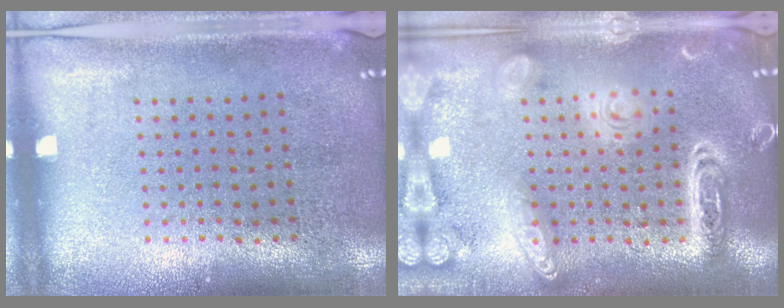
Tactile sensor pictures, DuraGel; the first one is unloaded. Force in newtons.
{"total": 3.8, "press": 3.8, "slide": 0.3}